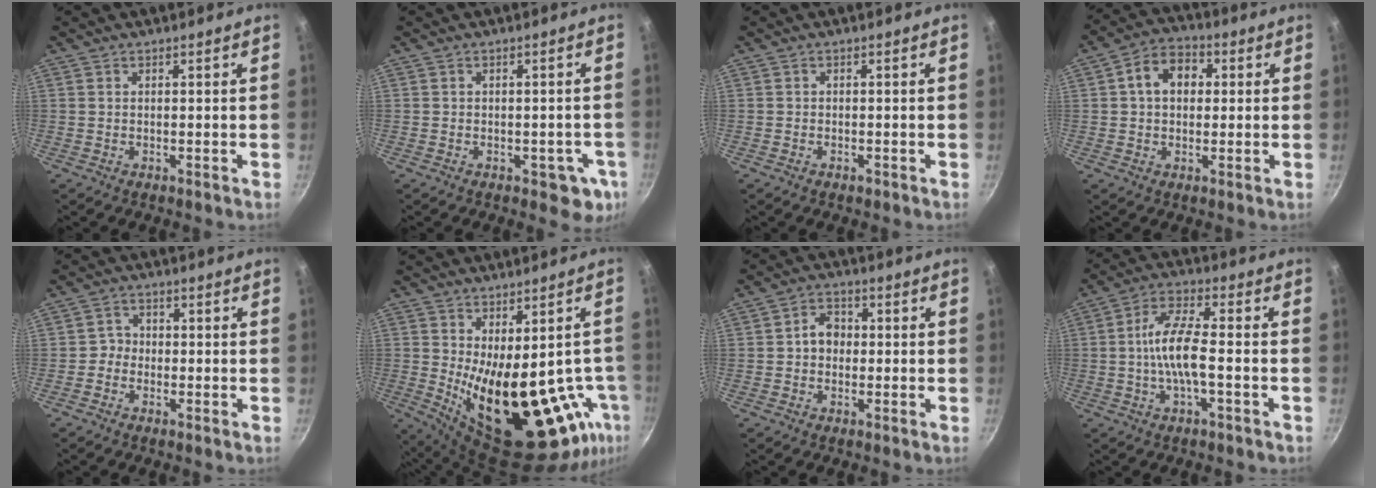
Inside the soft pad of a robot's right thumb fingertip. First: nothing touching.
{"total": 6.1, "force": [-2.1, 3.7, 4.4], "torque": [-0.020, 0.011, -0.018]}
{"total": 1.0, "force": [-0.7, 0.6, 0.5], "torque": [-0.013, 0.004, -0.011]}
{"total": 8.4, "force": [1.5, 6.2, 5.5], "torque": [-0.059, 0.019, 0.010]}
{"total": 2.4, "force": [-1.1, 2.0, 0.5], "torque": [0.009, 0.016, -0.024]}
{"total": 22.6, "force": [-4.3, 11.1, 19.2], "torque": [-0.233, -0.040, -0.027]}
{"total": 4.6, "force": [-0.2, 3.8, 2.6], "torque": [-0.014, 0.014, -0.010]}
{"total": 8.9, "force": [-1.7, 2.6, 8.3], "torque": [-0.162, 0.028, -0.043]}